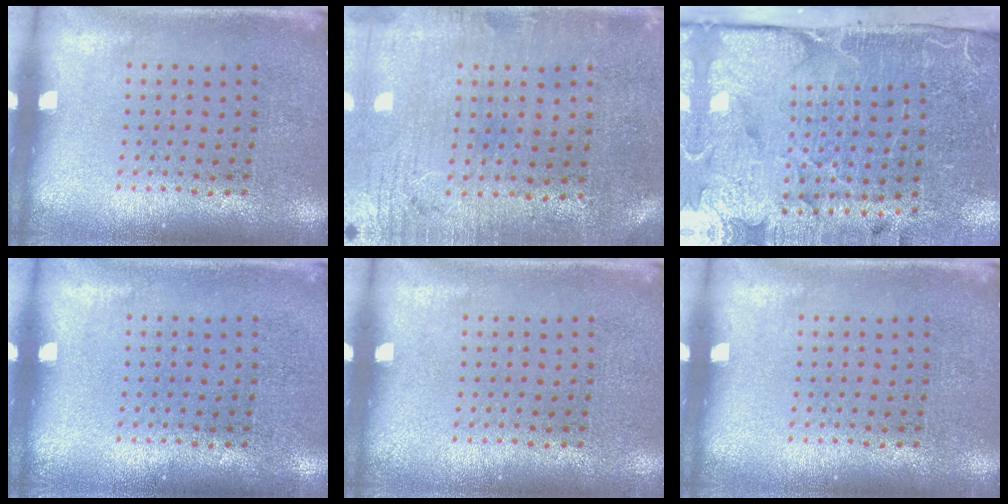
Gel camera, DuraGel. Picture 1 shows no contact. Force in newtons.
{"total": 0.6, "press": 0.4, "slide": 0.5}
{"total": 5.2, "press": 4.0, "slide": 3.3}
{"total": 0.0}
{"total": 0.0}
{"total": 0.0}